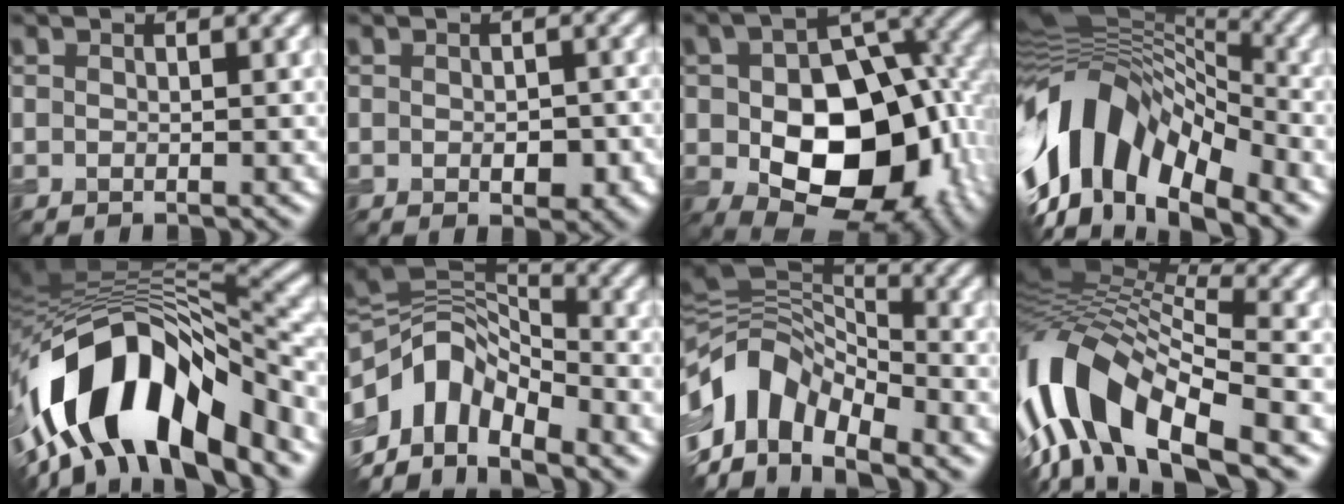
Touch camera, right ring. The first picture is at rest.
{"total": 2.8, "force": [-0.7, 1.5, 2.2], "torque": [-0.027, -0.006, -0.005]}
{"total": 13.9, "force": [-2.3, 8.8, 10.6], "torque": [-0.152, -0.020, -0.035]}
{"total": 14.4, "force": [-3.6, 8.5, 11.1], "torque": [-0.200, 0.023, -0.074]}
{"total": 14.7, "force": [-5.8, 7.0, 11.6], "torque": [-0.194, 0.003, -0.098]}
{"total": 10.0, "force": [-4.6, 5.9, 6.6], "torque": [-0.117, 0.011, -0.095]}
{"total": 10.8, "force": [-4.9, 6.3, 7.2], "torque": [-0.126, 0.007, -0.102]}
{"total": 13.7, "force": [-3.6, 6.2, 11.7], "torque": [-0.224, 0.018, -0.073]}